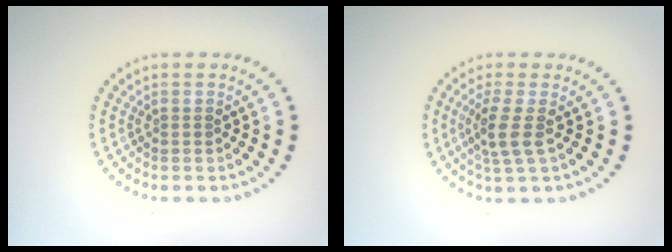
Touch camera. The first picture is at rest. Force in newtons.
{"total": 2.6, "press": 2.1, "slide": 1.6}